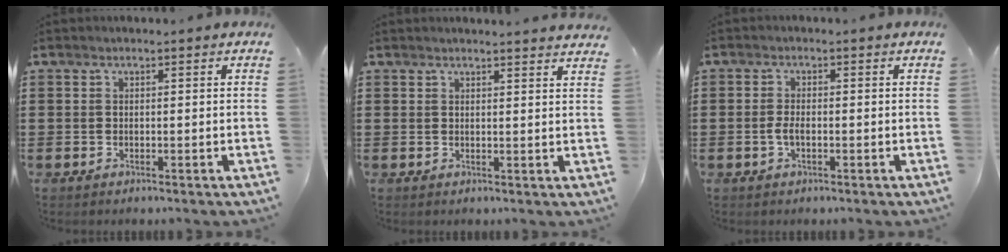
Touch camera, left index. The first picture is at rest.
{"total": 1.9, "force": [1.8, -0.3, 0.4], "torque": [-0.011, -0.004, 0.035]}
{"total": 2.2, "force": [-0.6, 0.9, 1.9], "torque": [-0.051, -0.004, -0.016]}